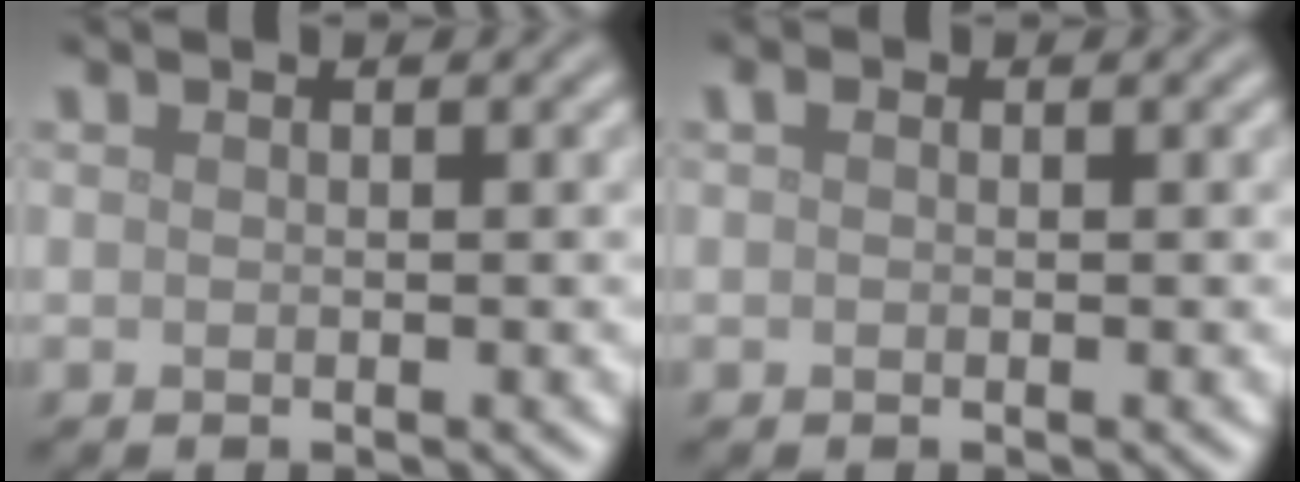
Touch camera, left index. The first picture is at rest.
{"total": 0.6, "force": [0.2, 0.5, 0.3], "torque": [-0.005, 0.000, 0.000]}